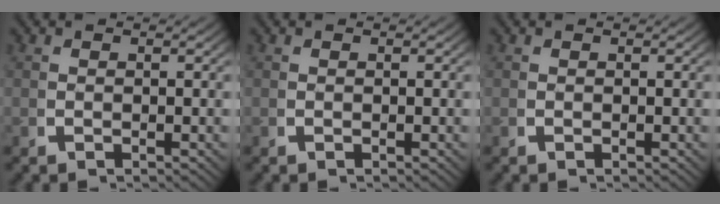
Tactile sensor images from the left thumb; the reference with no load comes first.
{"total": 0.0}
{"total": 0.0}